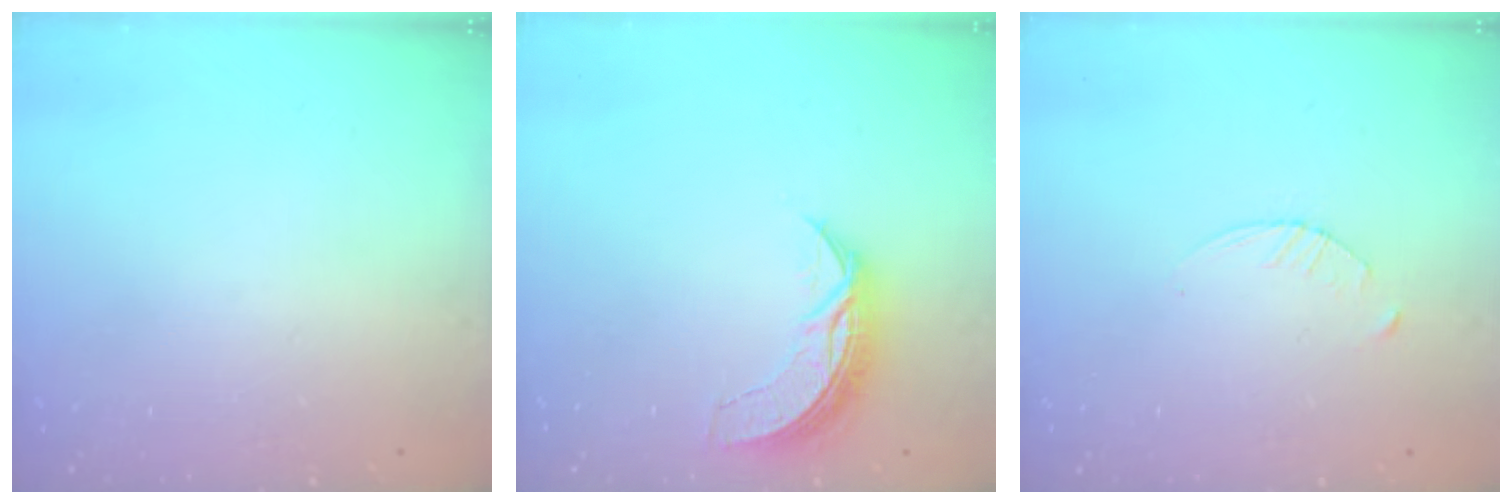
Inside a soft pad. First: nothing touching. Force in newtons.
{"total": 7.7, "press": 7.7, "slide": 0.0}
{"total": 2.9, "press": 2.9, "slide": 0.4}